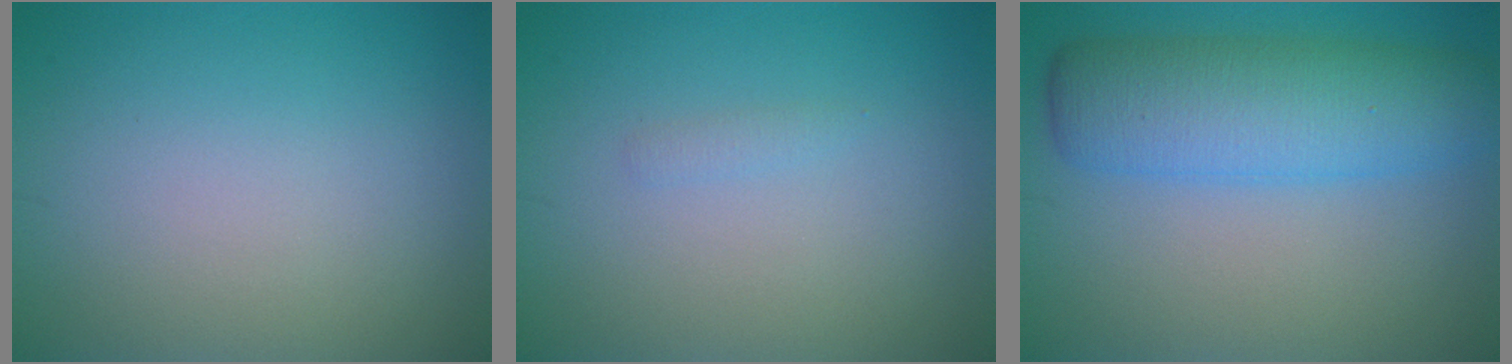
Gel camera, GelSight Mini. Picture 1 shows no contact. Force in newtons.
{"total": 0.6, "press": 0.6, "slide": 0.1}
{"total": 7.6, "press": 7.6, "slide": 0.1}